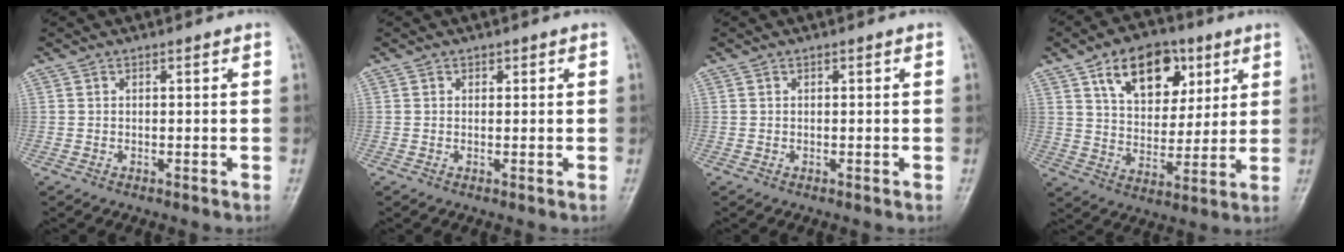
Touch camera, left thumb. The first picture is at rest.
{"total": 0.6, "force": [0.3, 0.5, 0.2], "torque": [0.005, -0.001, 0.004]}
{"total": 0.0}
{"total": 14.8, "force": [7.0, 9.6, 8.9], "torque": [-0.100, -0.025, 0.120]}